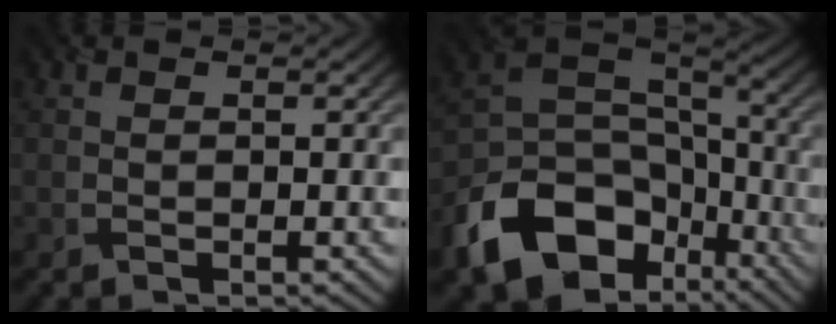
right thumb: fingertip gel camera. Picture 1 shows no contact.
{"total": 16.1, "force": [-8.4, 10.8, 8.6], "torque": [-0.195, -0.047, -0.144]}